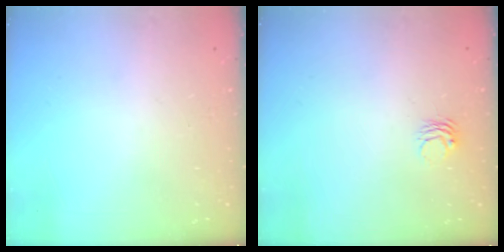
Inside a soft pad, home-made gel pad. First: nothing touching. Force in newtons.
{"total": 2.7, "press": 2.7, "slide": 0.2}